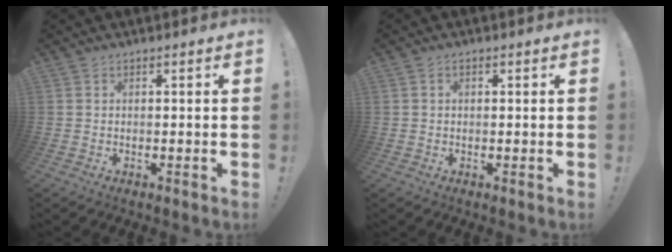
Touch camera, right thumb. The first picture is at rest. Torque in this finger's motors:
{"motor_torque": [-0.09, -0.05, -0.05, -0.01, -0.09]}